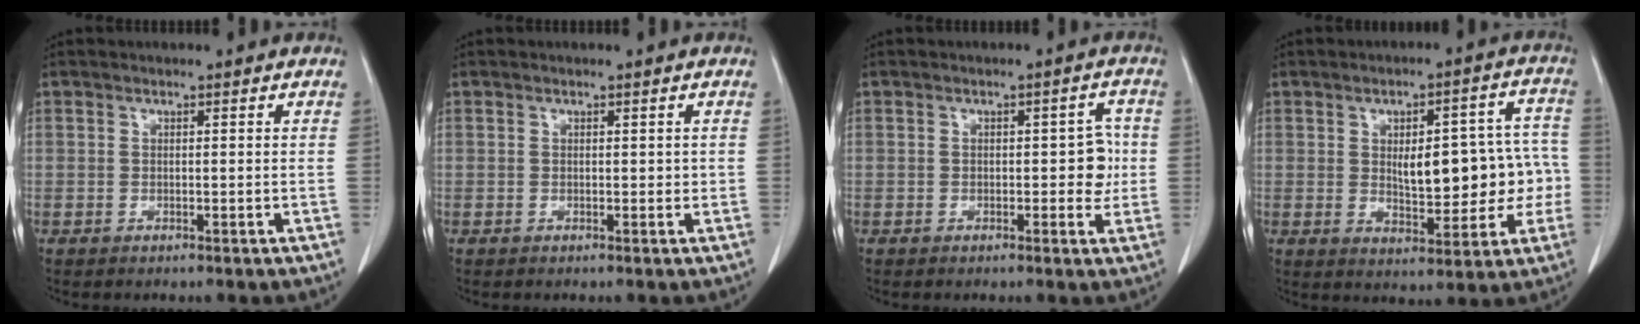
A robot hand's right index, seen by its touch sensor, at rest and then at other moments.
{"total": 0.8, "force": [0.1, 0.6, 0.4], "torque": [-0.001, 0.002, 0.002]}
{"total": 4.0, "force": [-0.2, 2.0, 3.5], "torque": [-0.036, 0.017, -0.001]}
{"total": 12.8, "force": [-0.4, 5.6, 11.5], "torque": [-0.139, 0.035, 0.009]}